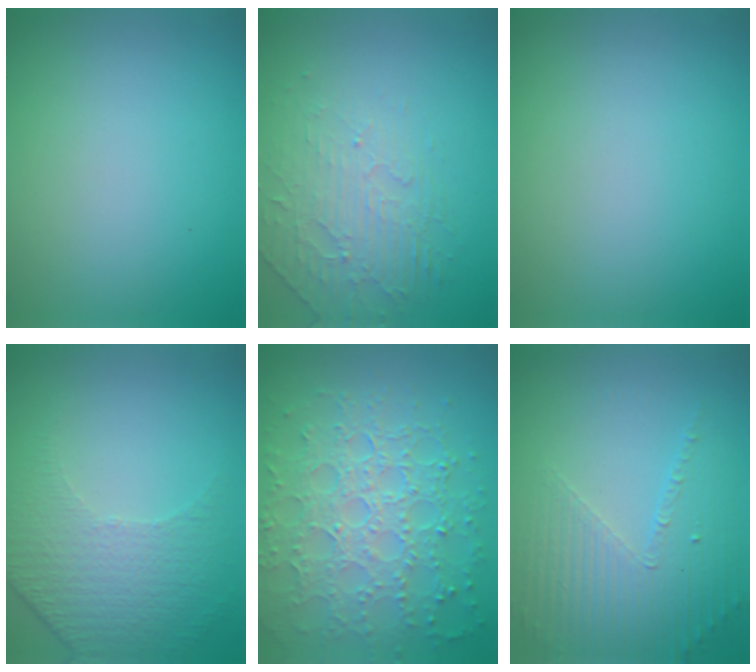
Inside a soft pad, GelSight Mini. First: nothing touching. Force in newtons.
{"total": 2.5, "press": 1.8, "slide": 1.6}
{"total": 0.0}
{"total": 4.9, "press": 3.2, "slide": 3.6}
{"total": 7.8, "press": 5.7, "slide": 5.4}
{"total": 5.2, "press": 3.2, "slide": 4.1}